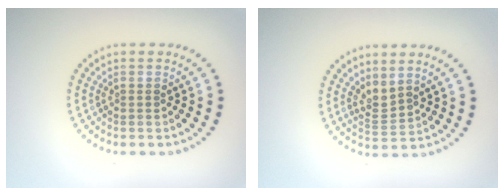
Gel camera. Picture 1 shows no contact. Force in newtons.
{"total": 2.2, "press": 1.4, "slide": 1.7}